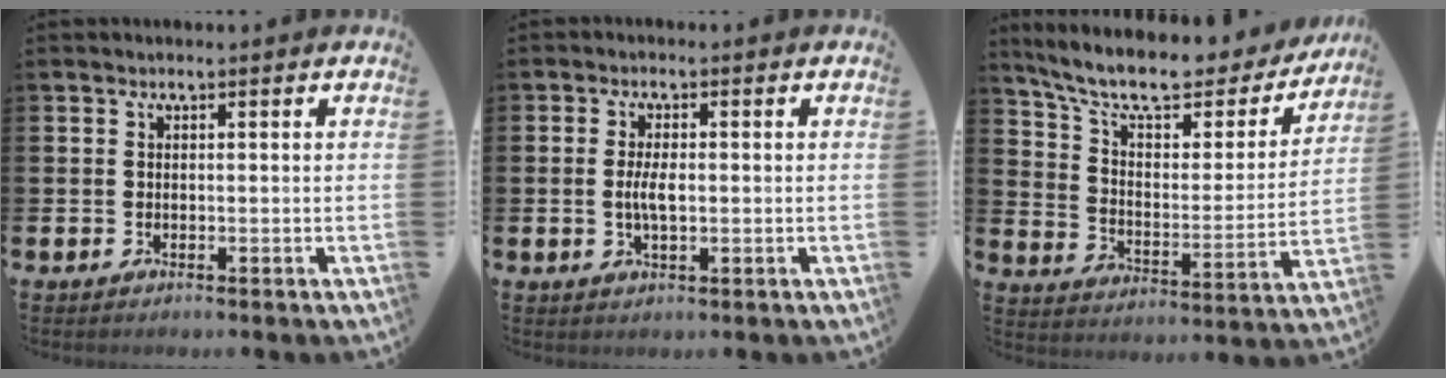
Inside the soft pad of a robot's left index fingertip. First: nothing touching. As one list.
[{"total": 3.5, "force": [-0.1, 1.4, 3.2], "torque": [-0.065, -0.001, -0.006]}, {"total": 10.9, "force": [9.3, 3.1, 4.8], "torque": [-0.121, -0.058, 0.155]}]